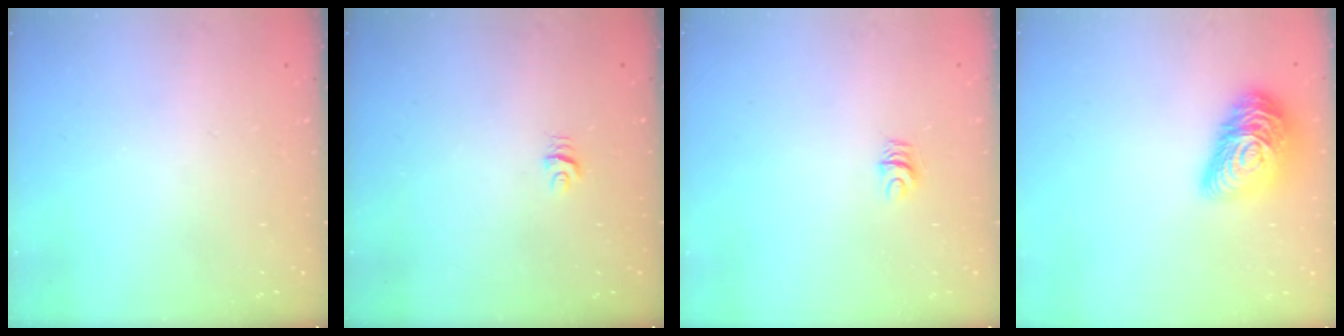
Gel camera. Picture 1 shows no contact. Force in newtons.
{"total": 4.5, "press": 4.5, "slide": 0.5}
{"total": 4.6, "press": 4.5, "slide": 0.5}
{"total": 16.6, "press": 16.6, "slide": 0.9}